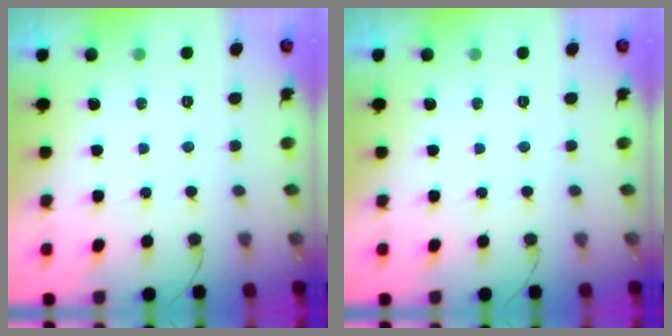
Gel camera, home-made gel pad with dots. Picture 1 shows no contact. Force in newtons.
{"total": 0.0}